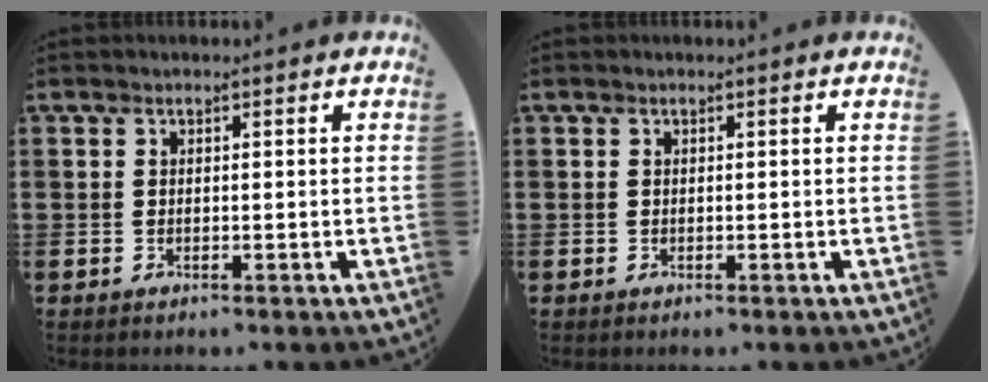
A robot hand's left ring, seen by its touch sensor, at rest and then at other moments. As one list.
[{"total": 0.0}]